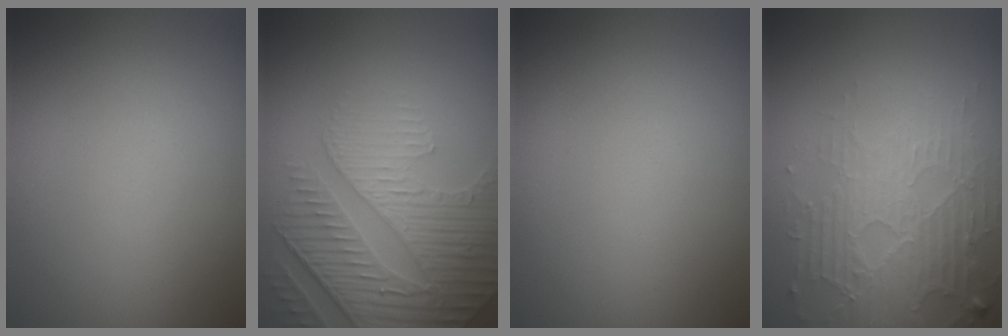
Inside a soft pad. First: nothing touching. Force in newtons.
{"total": 6.9, "press": 5.3, "slide": 4.4}
{"total": 0.0}
{"total": 4.2, "press": 4.2, "slide": 0.7}